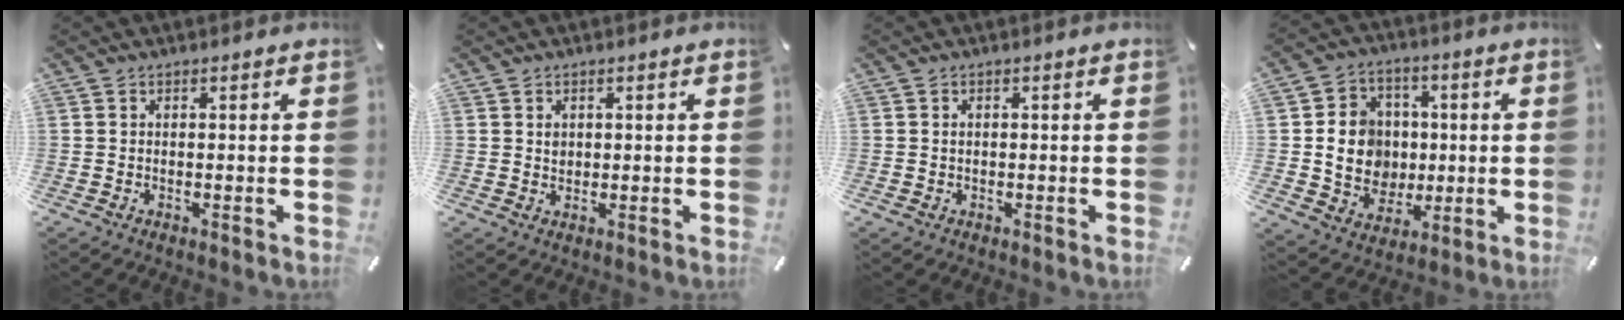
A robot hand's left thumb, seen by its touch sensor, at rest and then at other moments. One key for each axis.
{"total": 1.5, "fx": 0.5, "fy": 1.3, "fz": 0.5, "tx": -0.003, "ty": 0.000, "tz": 0.006}
{"total": 0.8, "fx": 0.0, "fy": 0.6, "fz": 0.5, "tx": -0.012, "ty": 0.002, "tz": -0.001}
{"total": 11.7, "fx": 0.3, "fy": 10.8, "fz": 4.5, "tx": -0.081, "ty": 0.007, "tz": 0.016}